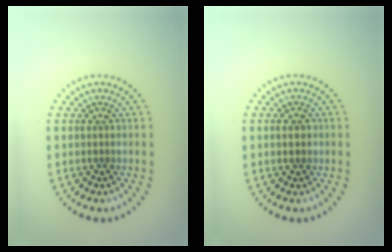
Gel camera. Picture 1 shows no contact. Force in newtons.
{"total": 1.7, "press": 1.7, "slide": 0.1}